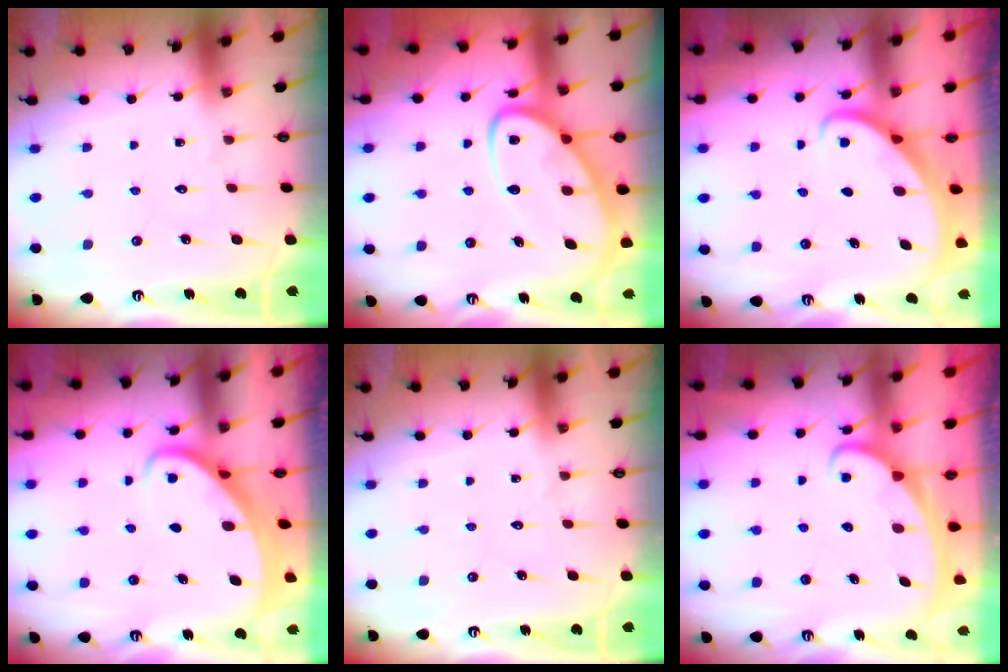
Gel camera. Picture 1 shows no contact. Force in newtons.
{"total": 11.3, "press": 11.3, "slide": 1.0}
{"total": 2.8, "press": 2.8, "slide": 0.2}
{"total": 3.8, "press": 3.8, "slide": 0.4}
{"total": 0.0}
{"total": 2.4, "press": 2.4, "slide": 0.3}